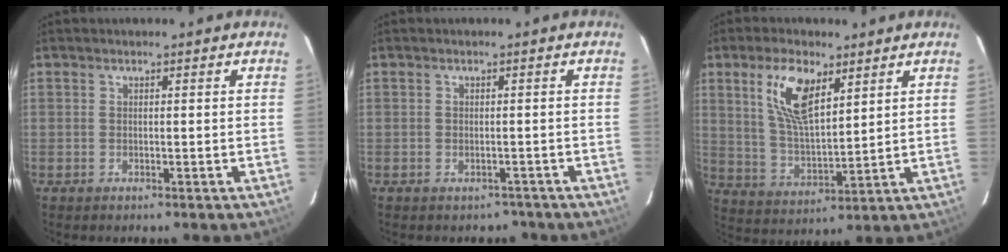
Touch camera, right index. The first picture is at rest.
{"total": 2.9, "force": [-2.0, 2.0, 0.2], "torque": [-0.001, 0.010, -0.020]}
{"total": 11.3, "force": [5.6, 4.6, 8.6], "torque": [-0.166, 0.008, 0.116]}